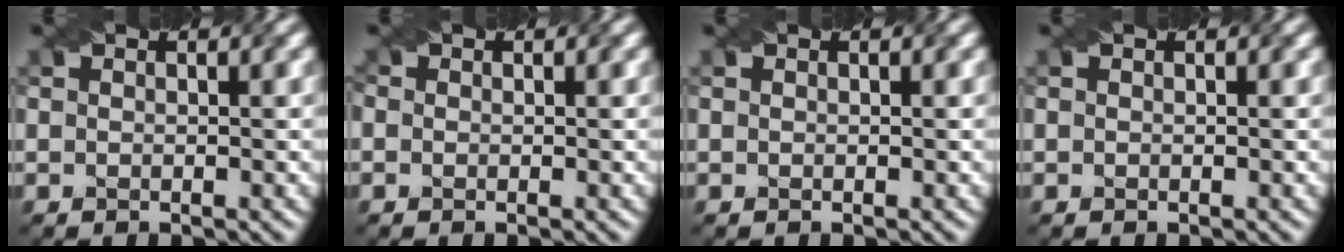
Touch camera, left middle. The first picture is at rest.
{"total": 0.9, "force": [0.2, 0.8, 0.3], "torque": [0.002, 0.004, -0.012]}
{"total": 0.0}
{"total": 0.0}